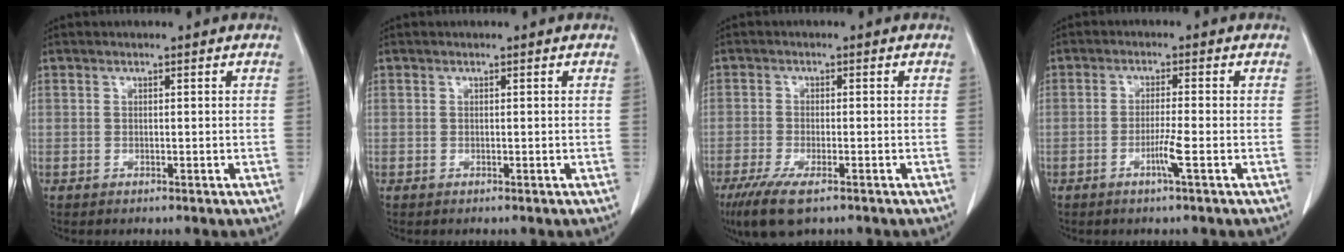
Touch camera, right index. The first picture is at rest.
{"total": 0.0}
{"total": 7.1, "force": [-4.2, 1.5, 5.4], "torque": [-0.100, -0.021, -0.070]}
{"total": 3.2, "force": [-1.4, -0.6, 2.9], "torque": [-0.057, -0.007, -0.029]}